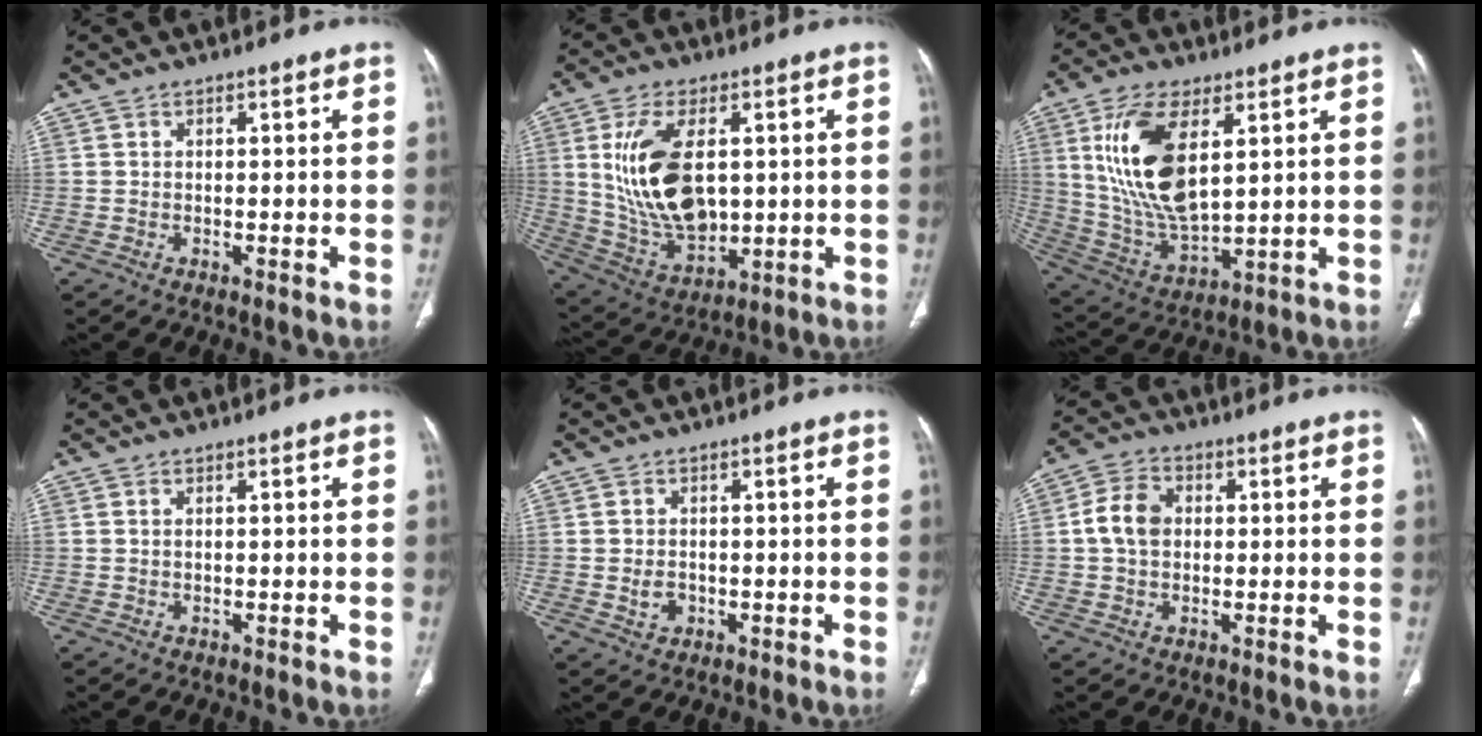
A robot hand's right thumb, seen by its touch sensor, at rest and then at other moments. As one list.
[{"total": 17.1, "force": [2.7, 9.5, 13.9], "torque": [-0.255, -0.014, 0.069]}, {"total": 17.3, "force": [5.4, 7.9, 14.3], "torque": [-0.280, -0.025, 0.116]}, {"total": 0.5, "force": [0.2, 0.2, 0.4], "torque": [-0.010, 0.003, 0.005]}, {"total": 2.7, "force": [-0.5, 2.1, 1.6], "torque": [-0.023, 0.001, -0.004]}, {"total": 6.8, "force": [0.6, 5.1, 4.5], "torque": [-0.083, 0.013, 0.005]}]